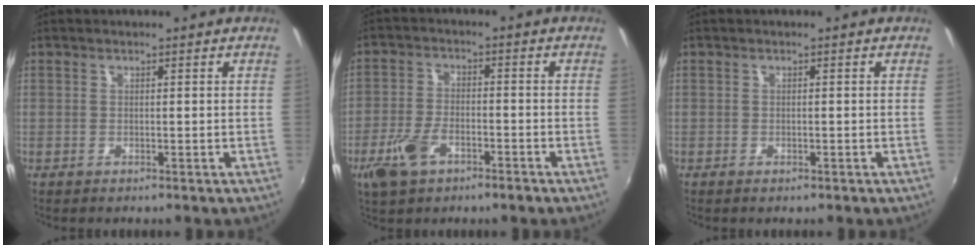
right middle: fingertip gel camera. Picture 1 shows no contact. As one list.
[{"total": 7.8, "force": [-4.2, 3.8, 5.3], "torque": [-0.122, -0.006, -0.076]}, {"total": 0.7, "force": [-0.5, 0.3, 0.3], "torque": [-0.006, -0.002, -0.009]}]